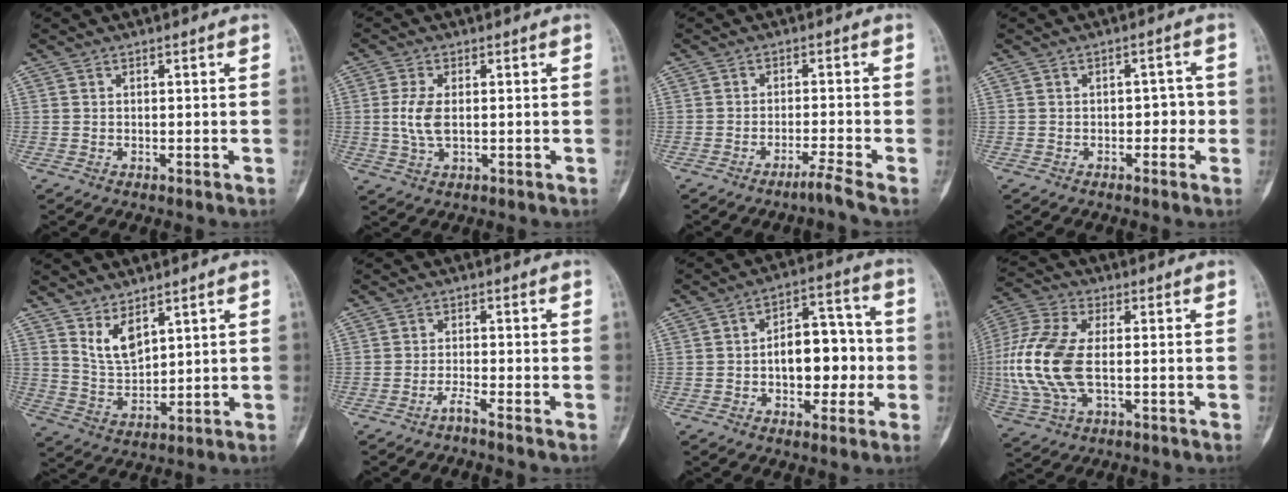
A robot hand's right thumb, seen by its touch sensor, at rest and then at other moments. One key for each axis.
{"total": 5.2, "fx": 0.2, "fy": 2.7, "fz": 4.5, "tx": -0.099, "ty": 0.000, "tz": 0.002}
{"total": 2.9, "fx": -2.3, "fy": -1.0, "fz": 1.5, "tx": -0.039, "ty": 0.011, "tz": -0.046}
{"total": 3.1, "fx": -0.8, "fy": 2.1, "fz": 2.1, "tx": 0.000, "ty": 0.010, "tz": -0.016}
{"total": 6.3, "fx": 4.0, "fy": 2.9, "fz": 3.9, "tx": -0.055, "ty": -0.039, "tz": 0.089}
{"total": 1.8, "fx": -1.5, "fy": -0.5, "fz": 0.9, "tx": -0.027, "ty": 0.007, "tz": -0.030}
{"total": 12.5, "fx": -1.4, "fy": 7.5, "fz": 9.8, "tx": -0.101, "ty": 0.039, "tz": -0.023}
{"total": 15.7, "fx": -0.9, "fy": 8.3, "fz": 13.3, "tx": -0.313, "ty": 0.009, "tz": -0.015}